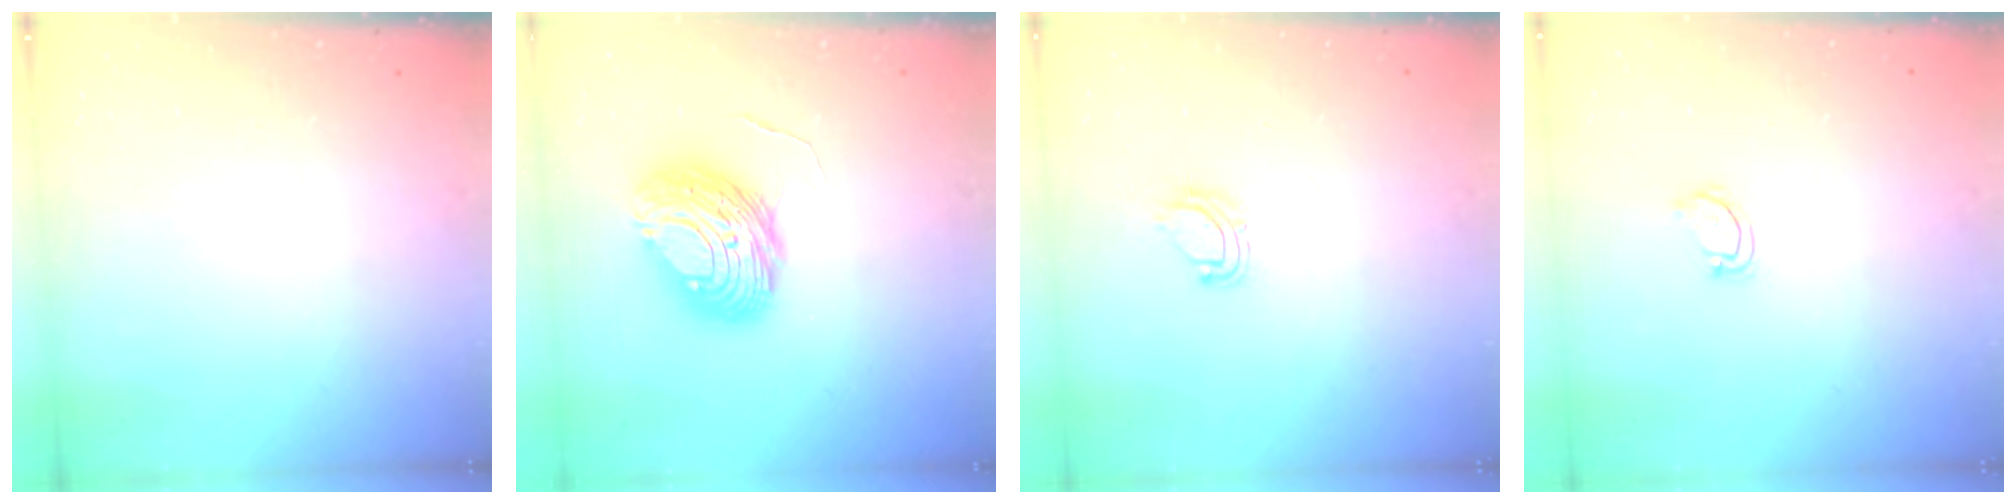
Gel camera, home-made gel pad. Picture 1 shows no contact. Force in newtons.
{"total": 10.7, "press": 10.6, "slide": 1.2}
{"total": 6.4, "press": 6.4, "slide": 0.4}
{"total": 2.9, "press": 2.9, "slide": 0.3}